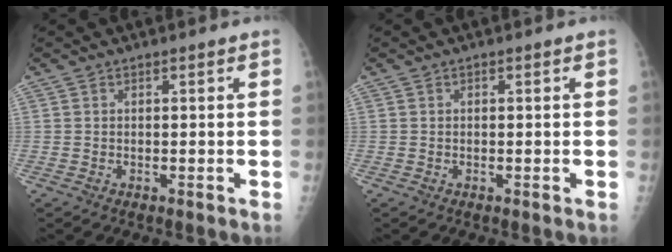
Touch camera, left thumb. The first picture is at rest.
{"total": 0.0}